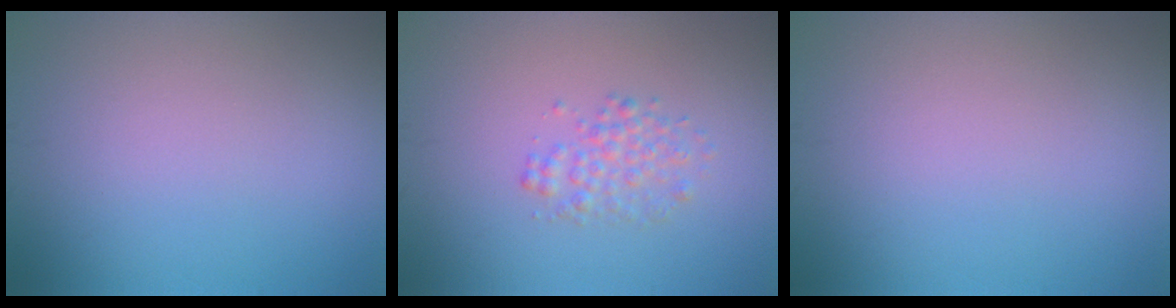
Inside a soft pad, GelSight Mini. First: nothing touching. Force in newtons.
{"total": 2.0, "press": 2.0, "slide": 0.1}
{"total": 0.0}